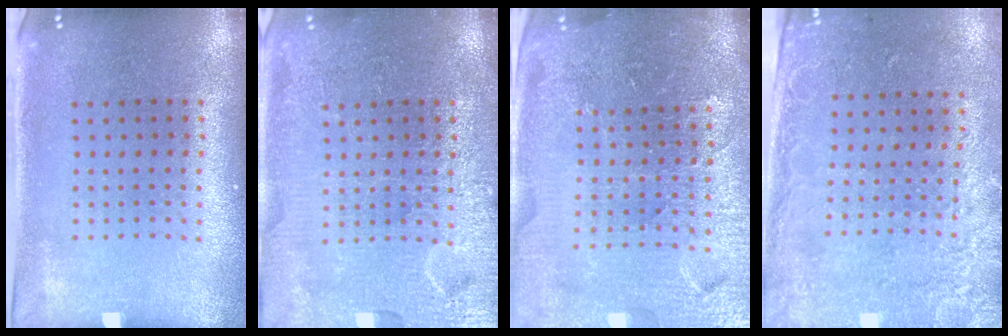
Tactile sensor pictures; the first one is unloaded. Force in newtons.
{"total": 6.1, "press": 6.0, "slide": 0.8}
{"total": 4.8, "press": 4.5, "slide": 1.7}
{"total": 2.5, "press": 1.9, "slide": 1.6}